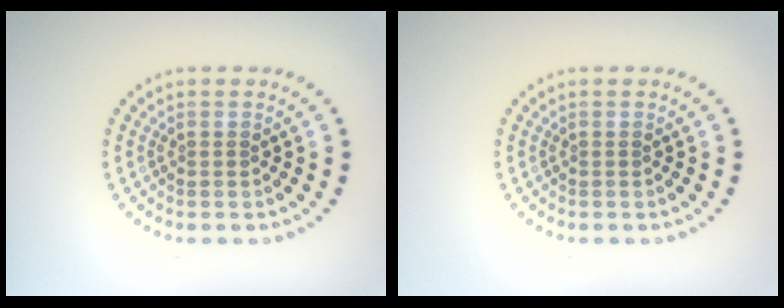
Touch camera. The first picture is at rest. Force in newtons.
{"total": 0.0}